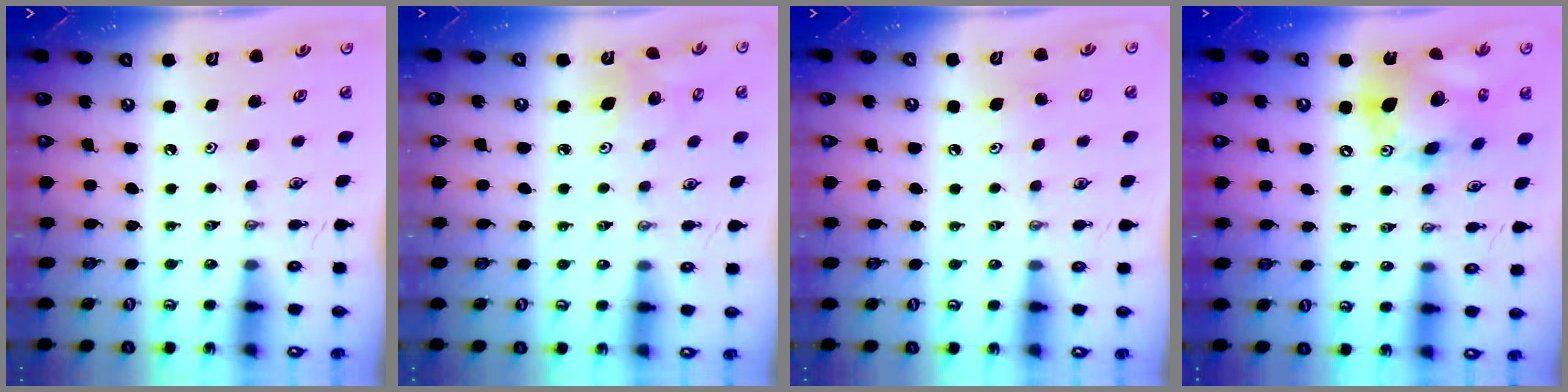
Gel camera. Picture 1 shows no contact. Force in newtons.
{"total": 4.3, "press": 4.0, "slide": 1.6}
{"total": 5.2, "press": 5.0, "slide": 1.5}
{"total": 16.8, "press": 16.5, "slide": 3.0}